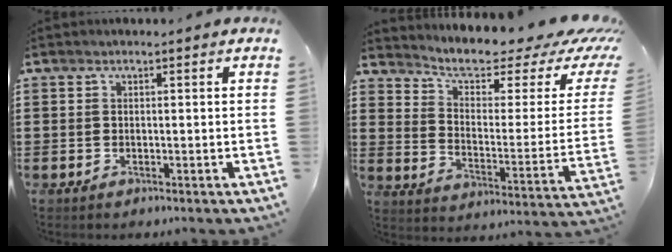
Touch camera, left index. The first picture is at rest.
{"total": 5.4, "force": [3.6, 2.2, 3.4], "torque": [-0.077, -0.027, 0.056]}